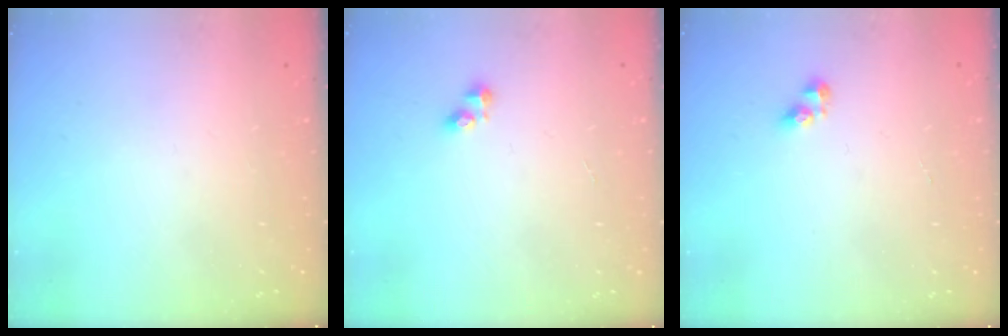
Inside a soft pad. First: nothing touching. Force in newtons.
{"total": 2.6, "press": 2.6, "slide": 0.4}
{"total": 3.9, "press": 3.8, "slide": 0.4}